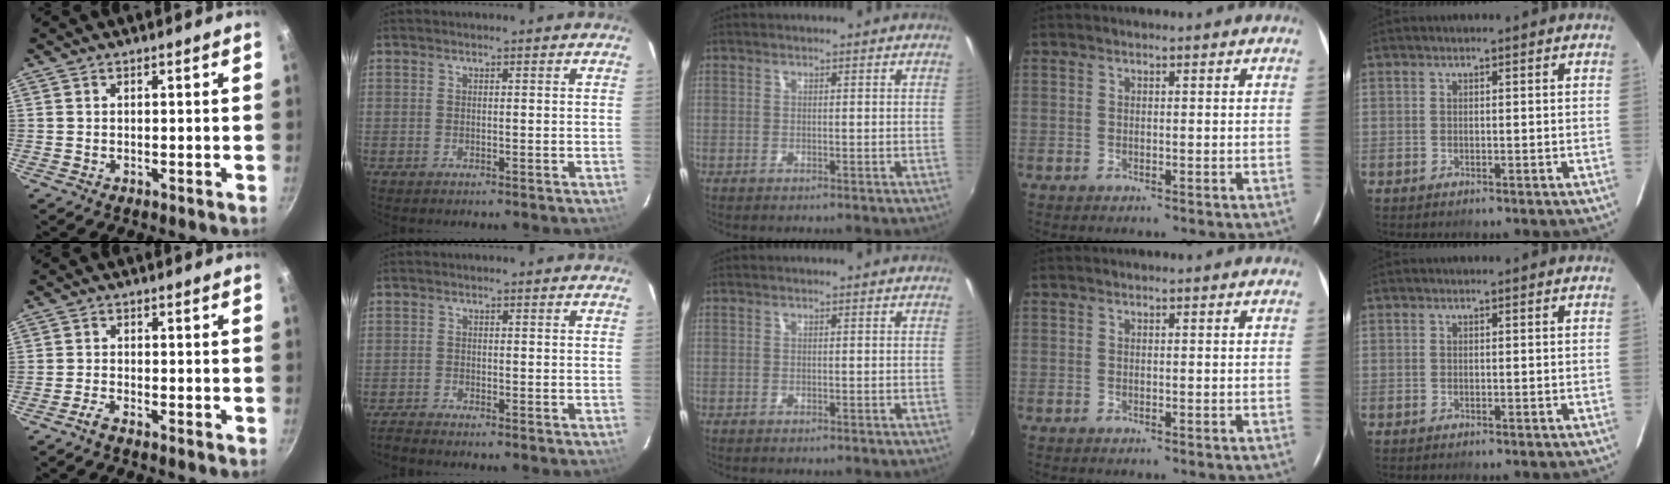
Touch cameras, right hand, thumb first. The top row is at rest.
{"thumb": {"total": 1.2, "force": [-1.1, 0.1, 0.5], "torque": [-0.017, 0.008, -0.025]}, "index": {"total": 1.6, "force": [-1.6, -0.1, 0.1], "torque": [-0.009, -0.006, -0.033]}}